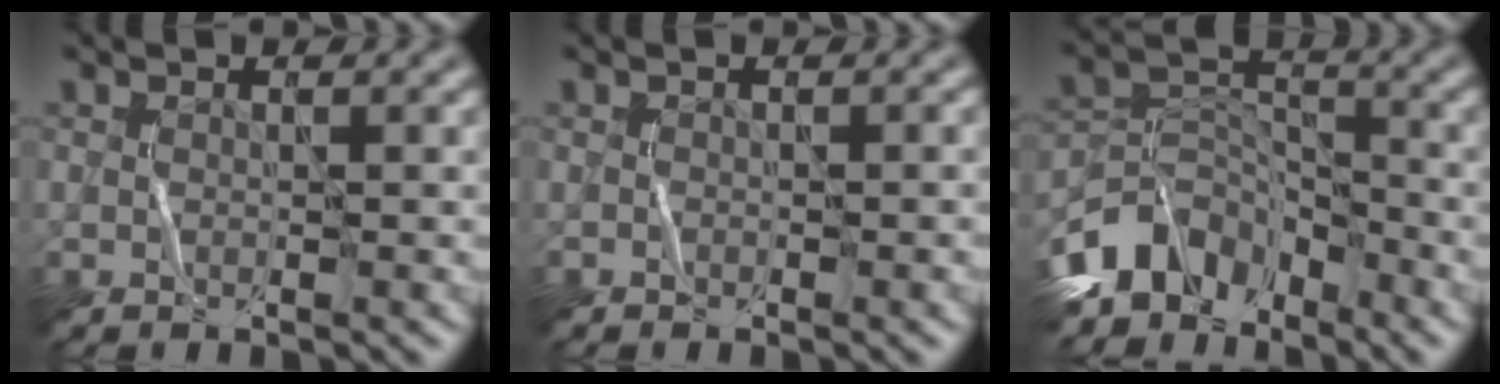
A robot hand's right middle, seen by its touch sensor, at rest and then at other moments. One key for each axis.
{"total": 0.7, "fx": -0.5, "fy": 0.2, "fz": 0.5, "tx": -0.002, "ty": 0.009, "tz": -0.007}
{"total": 6.0, "fx": -4.7, "fy": 3.4, "fz": 1.5, "tx": -0.020, "ty": 0.001, "tz": -0.098}